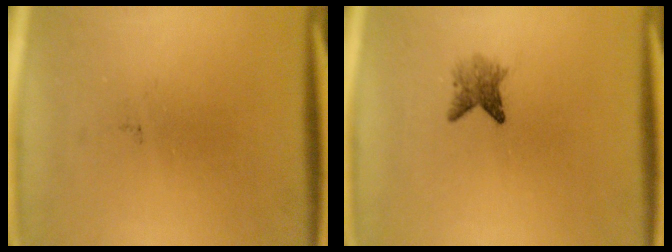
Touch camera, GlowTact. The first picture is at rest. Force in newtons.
{"total": 2.5}